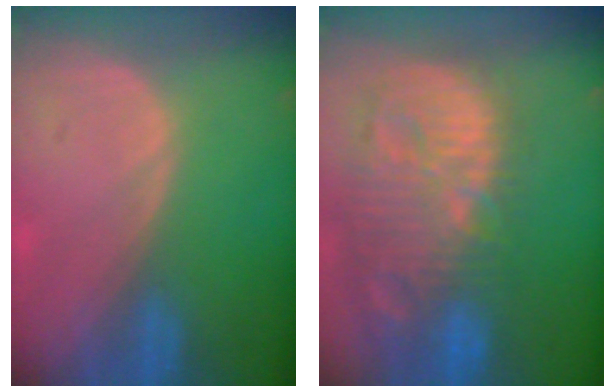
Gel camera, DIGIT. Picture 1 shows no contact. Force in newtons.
{"total": 14.4, "press": 12.5, "slide": 7.2}